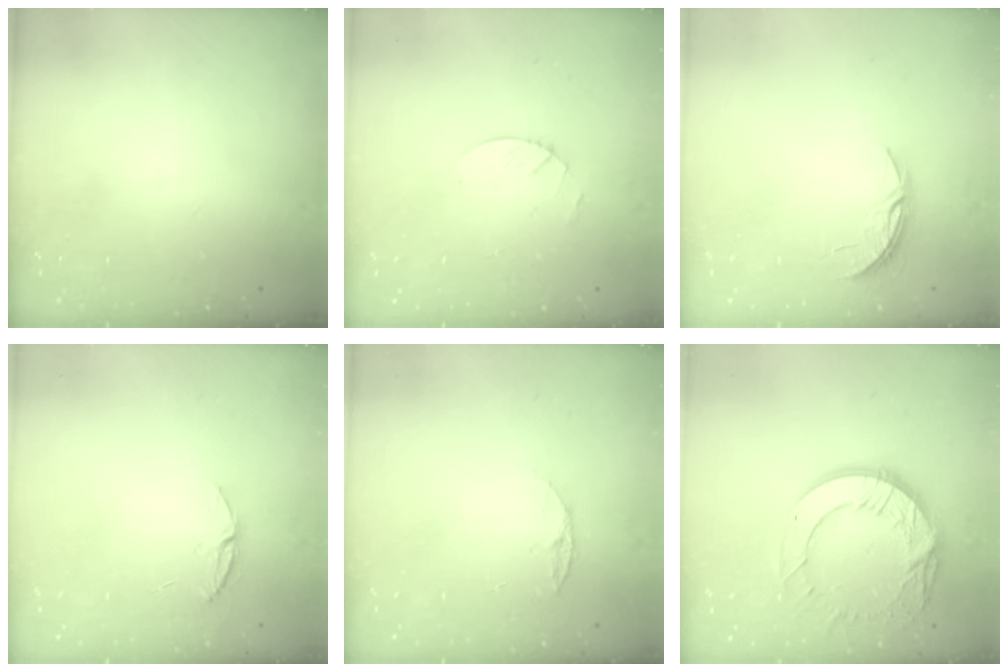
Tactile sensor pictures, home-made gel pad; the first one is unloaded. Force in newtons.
{"total": 3.0, "press": 3.0, "slide": 0.3}
{"total": 3.7, "press": 3.7, "slide": 0.3}
{"total": 4.6, "press": 4.5, "slide": 0.4}
{"total": 4.4, "press": 4.4, "slide": 0.5}
{"total": 16.0, "press": 15.9, "slide": 1.4}